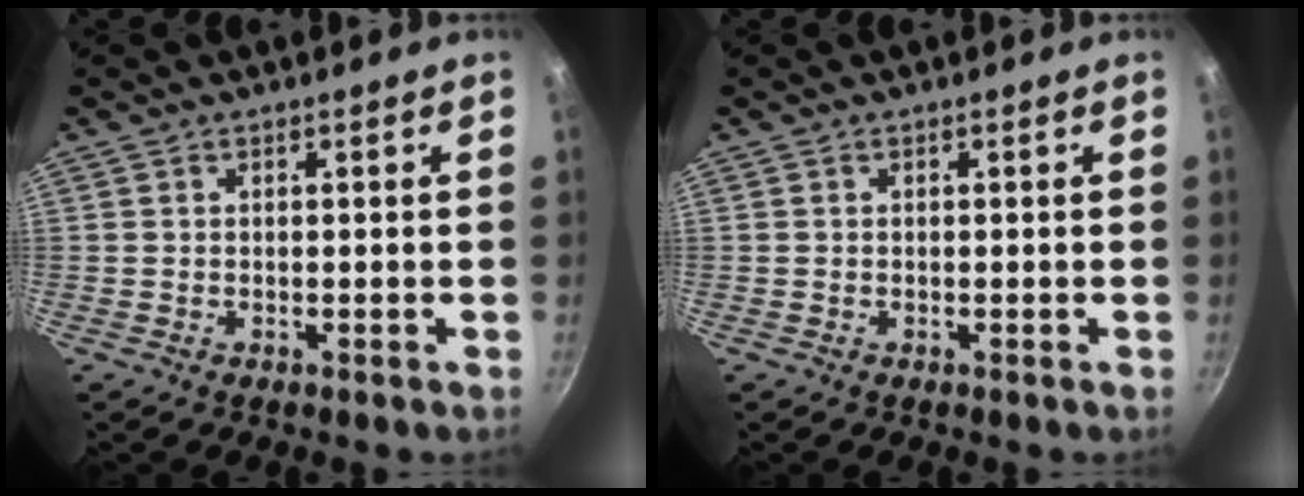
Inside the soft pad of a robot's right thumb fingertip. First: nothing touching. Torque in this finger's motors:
{"motor_torque": [-0.01, 0.02, 0.01, 0.00, 0.04]}